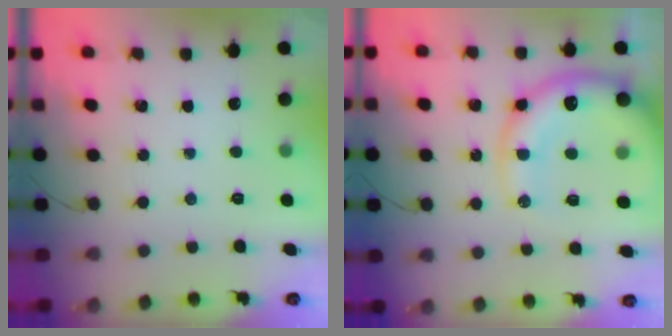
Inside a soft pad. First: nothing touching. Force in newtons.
{"total": 17.8, "press": 17.4, "slide": 4.0}